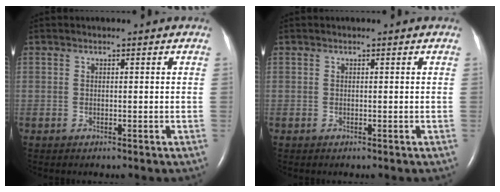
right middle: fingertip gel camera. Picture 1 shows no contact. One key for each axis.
{"total": 0.0}